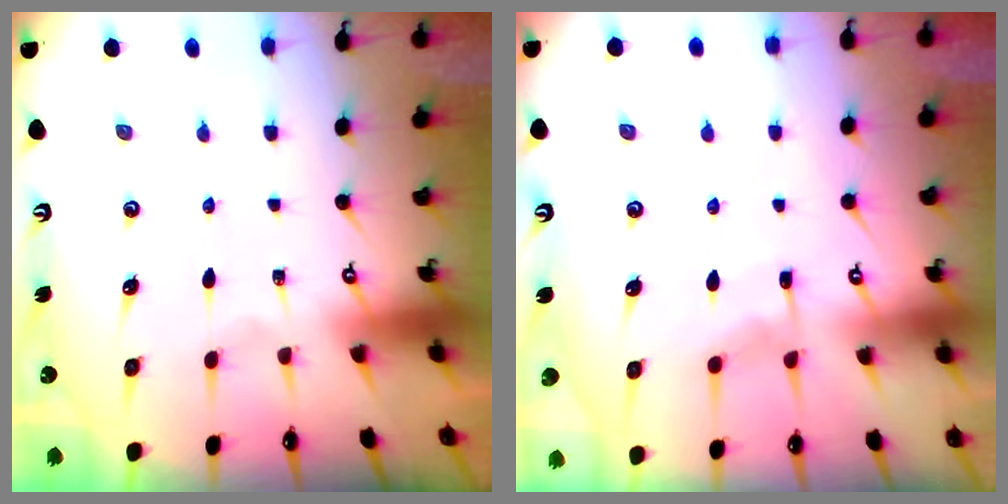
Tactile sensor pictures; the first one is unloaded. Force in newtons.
{"total": 6.0, "press": 5.9, "slide": 0.7}